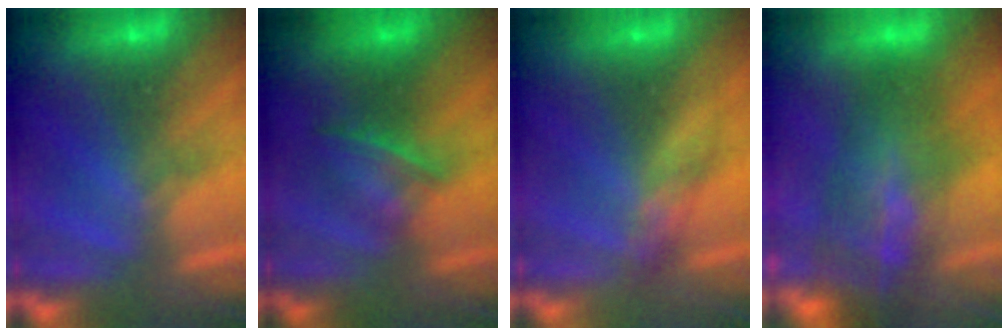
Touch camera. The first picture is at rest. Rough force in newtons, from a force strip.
{"total": 3.3}
{"total": 2.8}
{"total": 7.5}